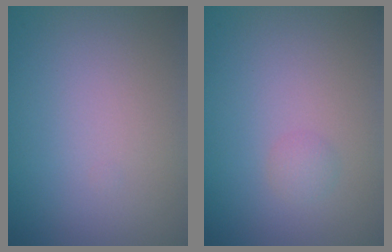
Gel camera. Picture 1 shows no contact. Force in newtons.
{"total": 1.0, "press": 1.0, "slide": 0.0}